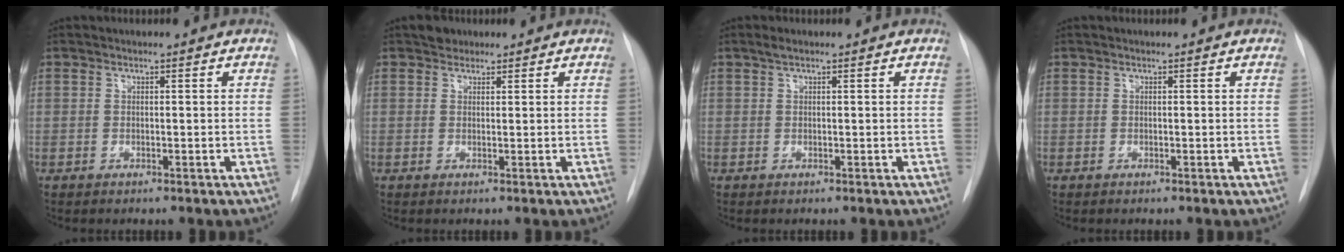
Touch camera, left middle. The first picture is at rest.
{"total": 1.8, "force": [1.4, 1.1, 0.2], "torque": [-0.003, 0.005, 0.018]}
{"total": 0.9, "force": [0.7, 0.2, 0.6], "torque": [-0.017, 0.009, 0.013]}
{"total": 0.0}